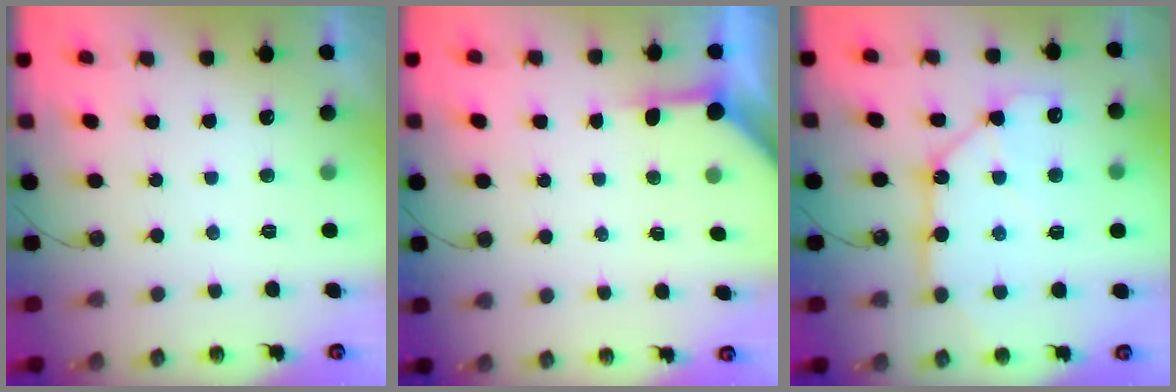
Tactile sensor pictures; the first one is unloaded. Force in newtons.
{"total": 3.9, "press": 3.9, "slide": 0.4}
{"total": 12.4, "press": 12.3, "slide": 1.6}